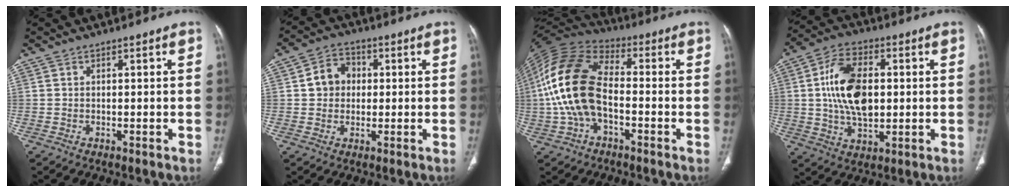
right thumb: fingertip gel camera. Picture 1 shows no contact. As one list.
[{"total": 6.5, "force": [0.8, 5.6, 3.2], "torque": [-0.031, 0.011, 0.007]}, {"total": 17.4, "force": [-2.0, 10.1, 14.0], "torque": [-0.290, 0.035, -0.044]}, {"total": 14.6, "force": [1.4, 8.6, 11.7], "torque": [-0.200, 0.007, 0.024]}]